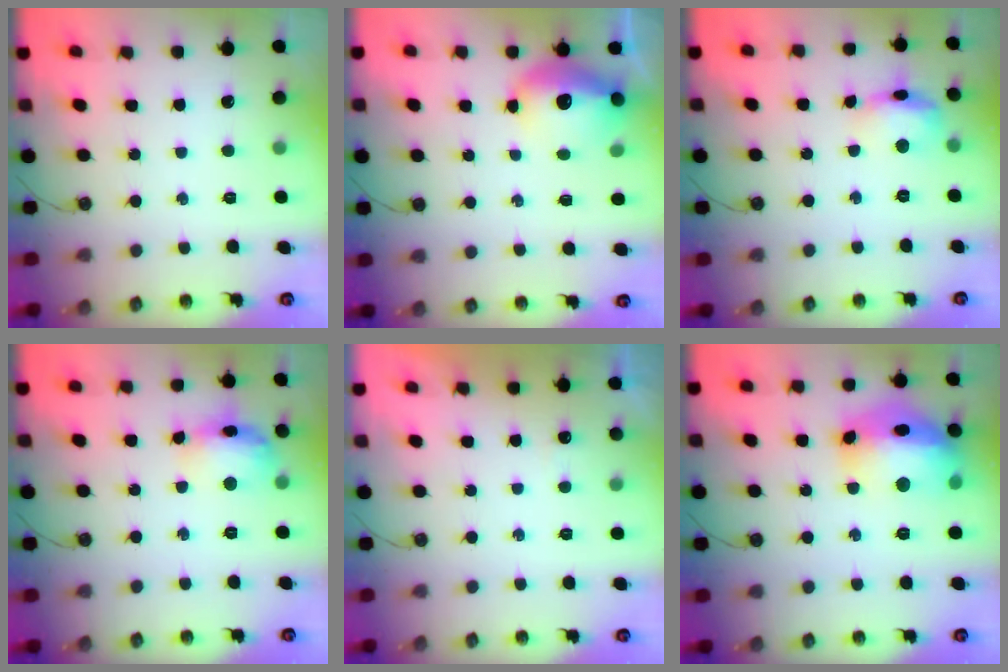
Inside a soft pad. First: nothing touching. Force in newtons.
{"total": 14.1, "press": 14.0, "slide": 1.1}
{"total": 14.0, "press": 9.7, "slide": 10.0}
{"total": 13.9, "press": 13.9, "slide": 1.1}
{"total": 2.2, "press": 2.2, "slide": 0.5}
{"total": 19.2, "press": 19.0, "slide": 2.5}